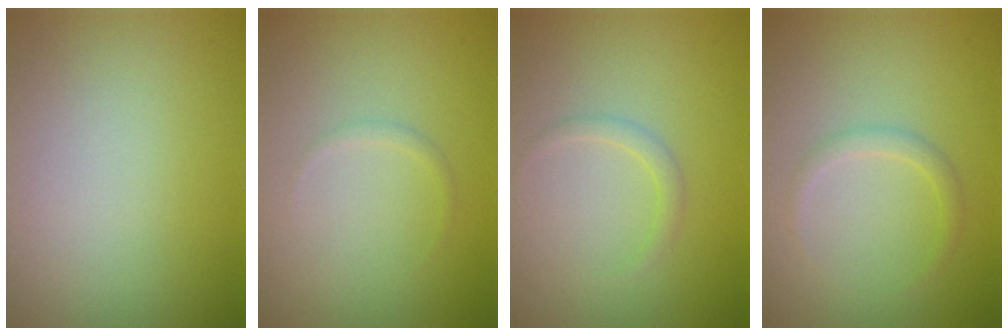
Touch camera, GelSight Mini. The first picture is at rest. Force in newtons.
{"total": 0.6, "press": 0.6, "slide": 0.0}
{"total": 1.1, "press": 1.1, "slide": 0.1}
{"total": 1.3, "press": 1.3, "slide": 0.1}